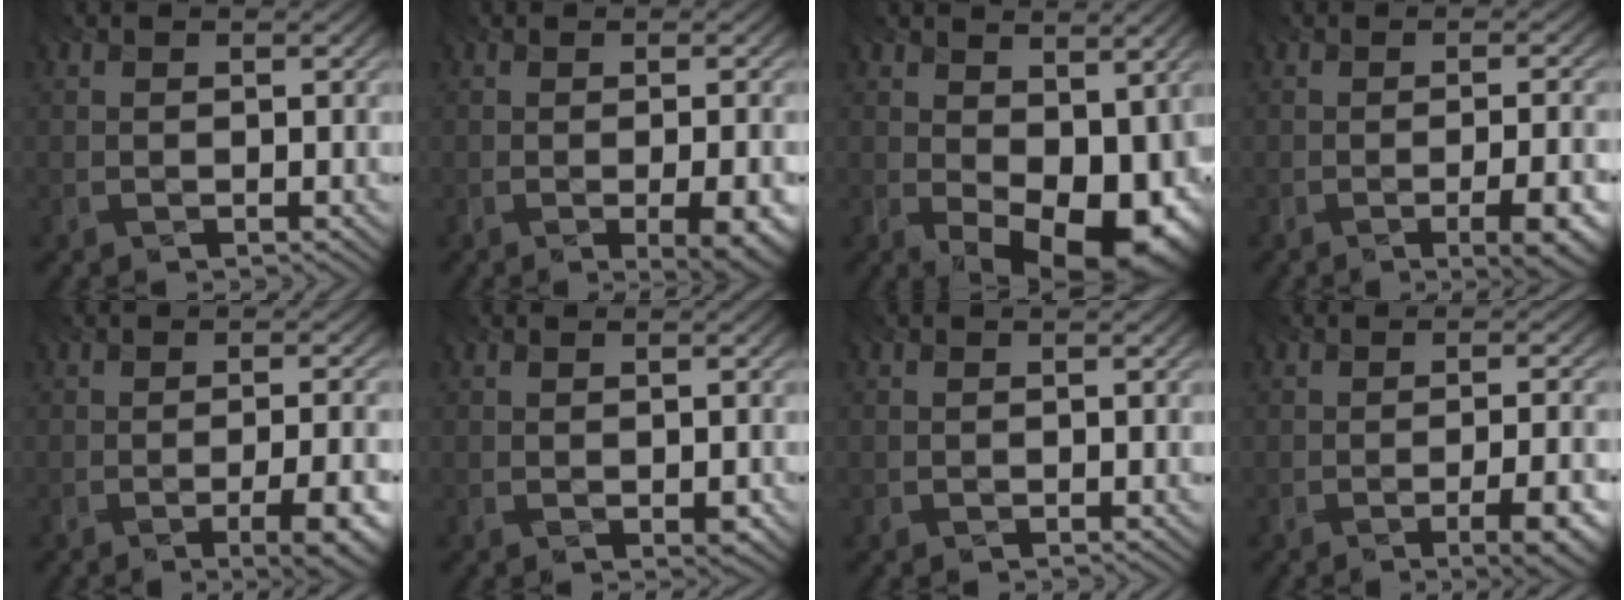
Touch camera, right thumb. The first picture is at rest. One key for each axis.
{"total": 5.5, "fx": -1.8, "fy": 1.5, "fz": 4.9, "tx": -0.044, "ty": 0.007, "tz": -0.031}
{"total": 13.4, "fx": -0.8, "fy": 8.0, "fz": 10.8, "tx": -0.129, "ty": -0.024, "tz": 0.026}
{"total": 5.6, "fx": -2.6, "fy": 1.1, "fz": 4.9, "tx": -0.055, "ty": -0.001, "tz": -0.043}
{"total": 6.5, "fx": -3.0, "fy": 1.2, "fz": 5.6, "tx": -0.063, "ty": 0.001, "tz": -0.047}
{"total": 1.3, "fx": -0.4, "fy": 0.6, "fz": 1.1, "tx": -0.014, "ty": -0.004, "tz": -0.003}
{"total": 0.0}
{"total": 5.7, "fx": -2.8, "fy": 1.2, "fz": 4.8, "tx": -0.051, "ty": -0.001, "tz": -0.044}